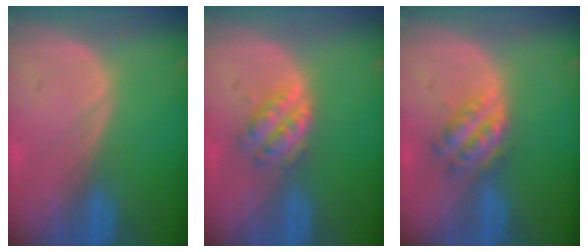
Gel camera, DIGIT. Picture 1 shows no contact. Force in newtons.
{"total": 4.9, "press": 4.3, "slide": 2.3}
{"total": 5.1, "press": 4.8, "slide": 1.8}